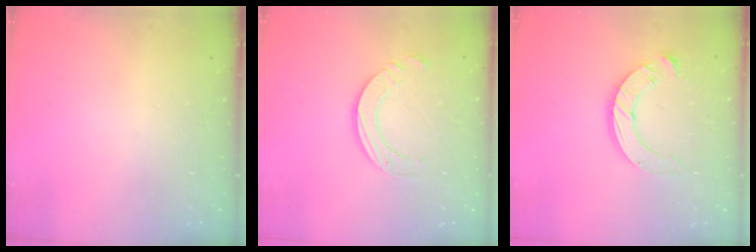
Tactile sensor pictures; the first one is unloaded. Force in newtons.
{"total": 8.8, "press": 8.7, "slide": 0.9}
{"total": 10.2, "press": 10.2, "slide": 1.0}